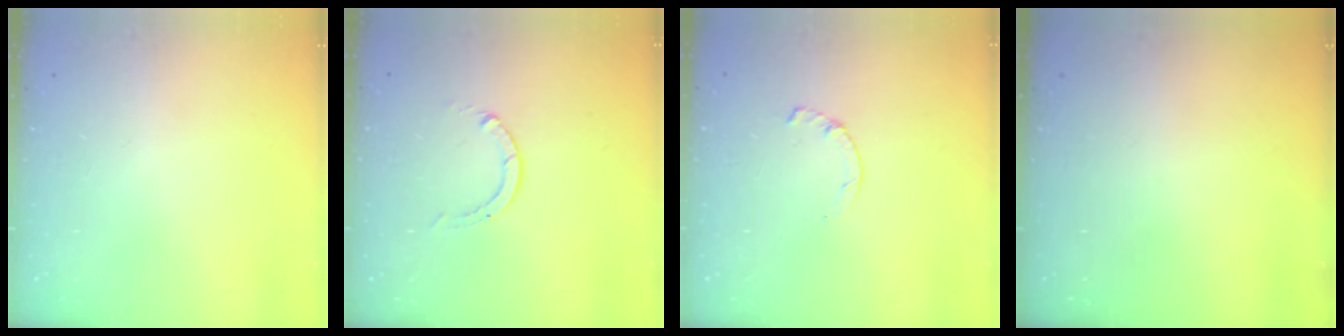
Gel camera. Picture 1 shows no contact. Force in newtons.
{"total": 0.0}
{"total": 1.7, "press": 1.7, "slide": 0.3}
{"total": 0.0}